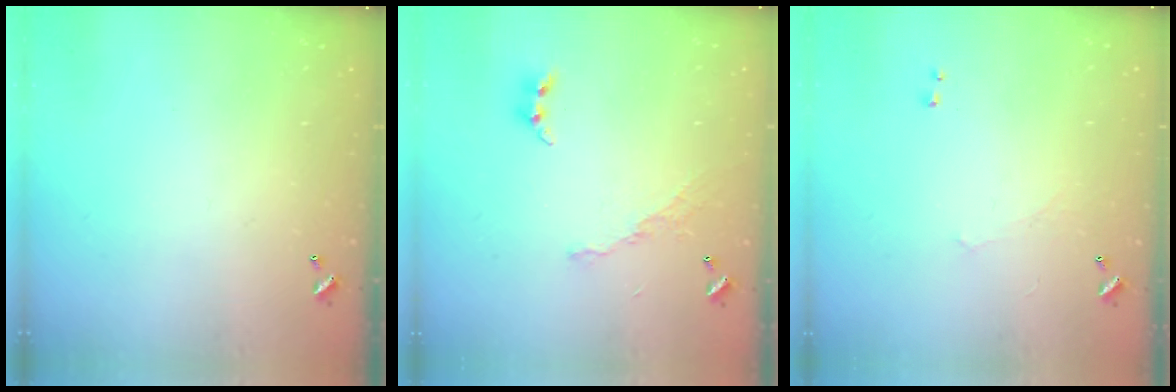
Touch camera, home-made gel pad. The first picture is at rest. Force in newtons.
{"total": 7.1, "press": 7.1, "slide": 0.6}
{"total": 0.7, "press": 0.1, "slide": 0.7}